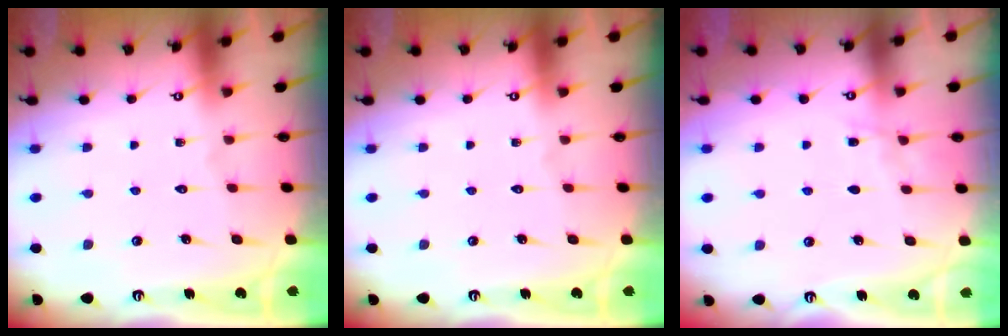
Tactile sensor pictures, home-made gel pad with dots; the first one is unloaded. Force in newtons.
{"total": 0.0}
{"total": 3.5, "press": 3.5, "slide": 0.4}